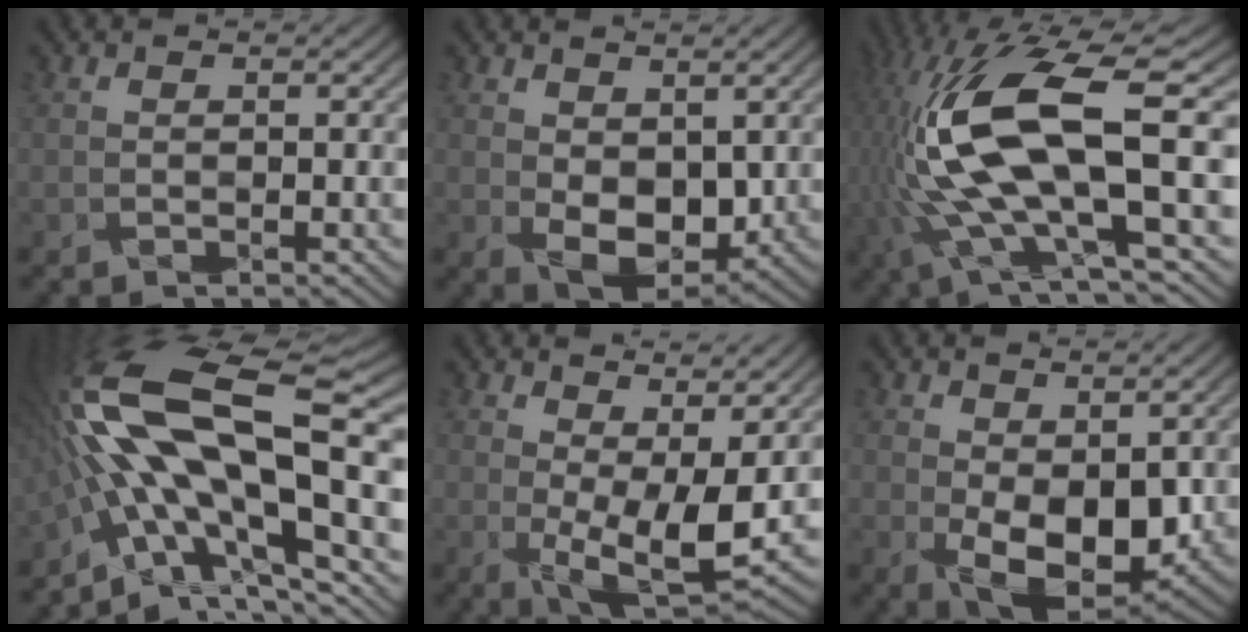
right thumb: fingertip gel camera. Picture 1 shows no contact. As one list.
[{"total": 6.7, "force": [0.5, 4.3, 5.1], "torque": [-0.101, -0.014, 0.016]}, {"total": 17.3, "force": [-0.4, 6.2, 16.1], "torque": [-0.349, -0.005, 0.008]}, {"total": 19.6, "force": [-2.6, 7.4, 18.0], "torque": [-0.324, 0.015, -0.061]}, {"total": 10.6, "force": [2.1, 3.9, 9.6], "torque": [-0.164, -0.004, 0.043]}, {"total": 9.2, "force": [-0.8, 5.1, 7.6], "torque": [-0.137, -0.017, -0.004]}]